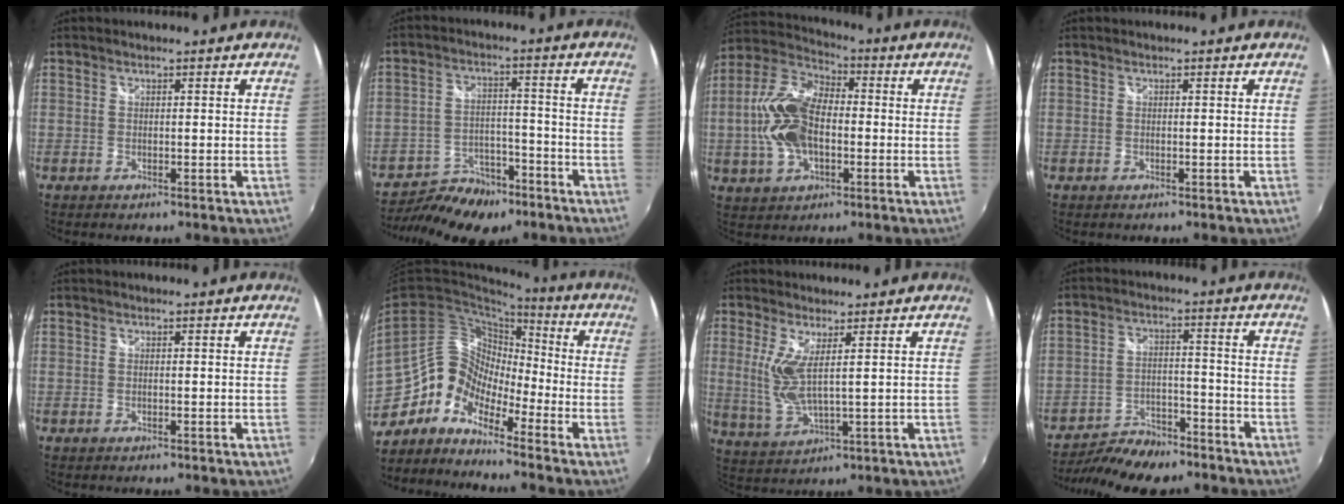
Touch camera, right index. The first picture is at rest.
{"total": 14.3, "force": [-10.5, 7.4, 6.1], "torque": [-0.147, -0.003, -0.158]}
{"total": 14.8, "force": [-1.8, 8.8, 11.8], "torque": [-0.253, 0.014, -0.035]}
{"total": 0.0}
{"total": 0.0}
{"total": 11.6, "force": [-7.6, 7.5, 4.7], "torque": [-0.082, 0.024, -0.169]}
{"total": 6.4, "force": [1.8, 1.2, 6.1], "torque": [-0.136, -0.014, 0.039]}
{"total": 12.6, "force": [-10.9, 4.1, 4.7], "torque": [-0.120, -0.009, -0.174]}